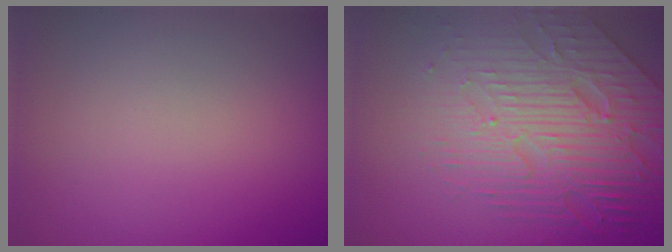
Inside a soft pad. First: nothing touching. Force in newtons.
{"total": 7.9, "press": 5.4, "slide": 5.8}